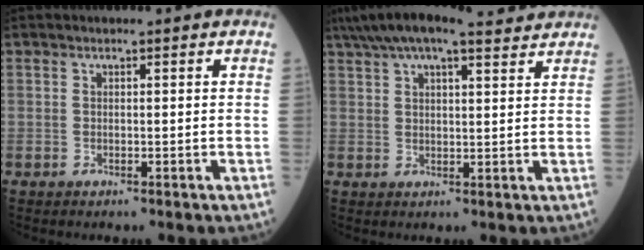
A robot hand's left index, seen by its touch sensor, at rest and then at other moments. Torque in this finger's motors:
{"motor_torque": [1.09, -1.05, 0.32, 0.11]}